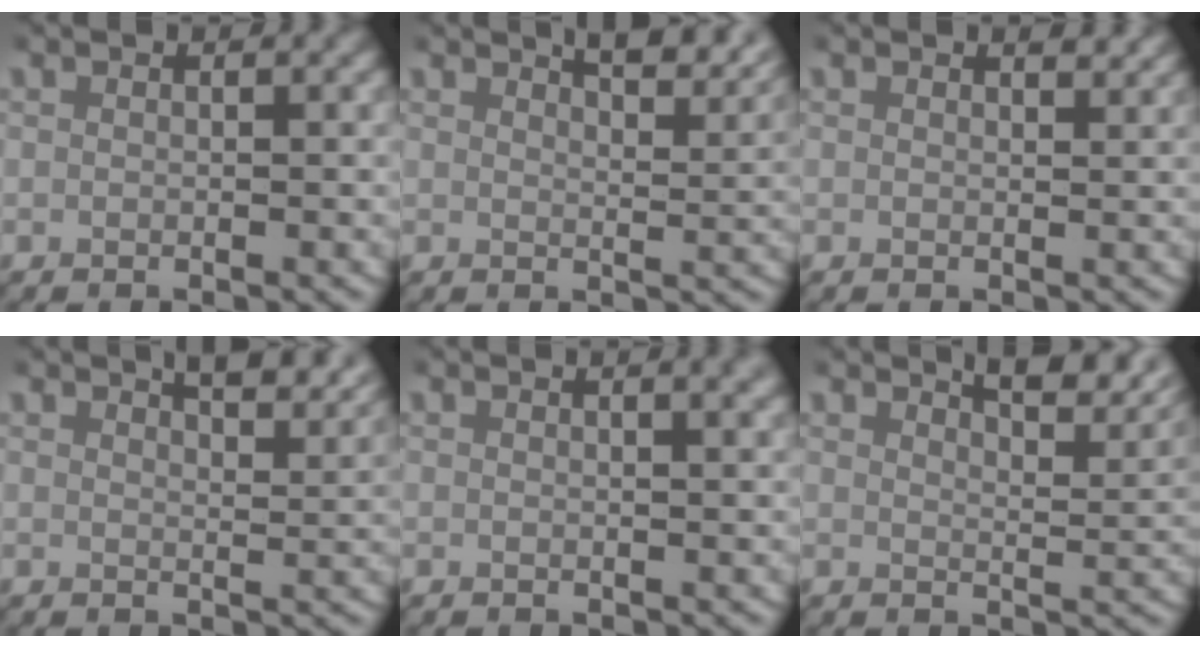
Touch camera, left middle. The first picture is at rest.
{"total": 5.6, "force": [4.6, 1.1, 3.0], "torque": [-0.036, 0.004, 0.069]}
{"total": 1.0, "force": [1.0, 0.1, 0.3], "torque": [0.003, -0.002, 0.014]}
{"total": 5.1, "force": [4.1, 1.1, 2.8], "torque": [-0.033, 0.003, 0.061]}
{"total": 1.7, "force": [1.1, 0.1, 1.3], "torque": [-0.011, 0.003, 0.014]}
{"total": 6.3, "force": [5.2, 1.2, 3.5], "torque": [-0.042, 0.005, 0.075]}